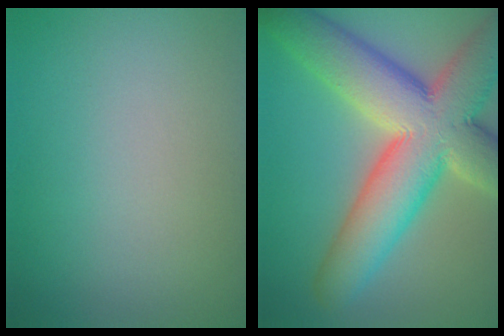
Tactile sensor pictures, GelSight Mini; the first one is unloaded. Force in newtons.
{"total": 13.1, "press": 13.1, "slide": 0.8}